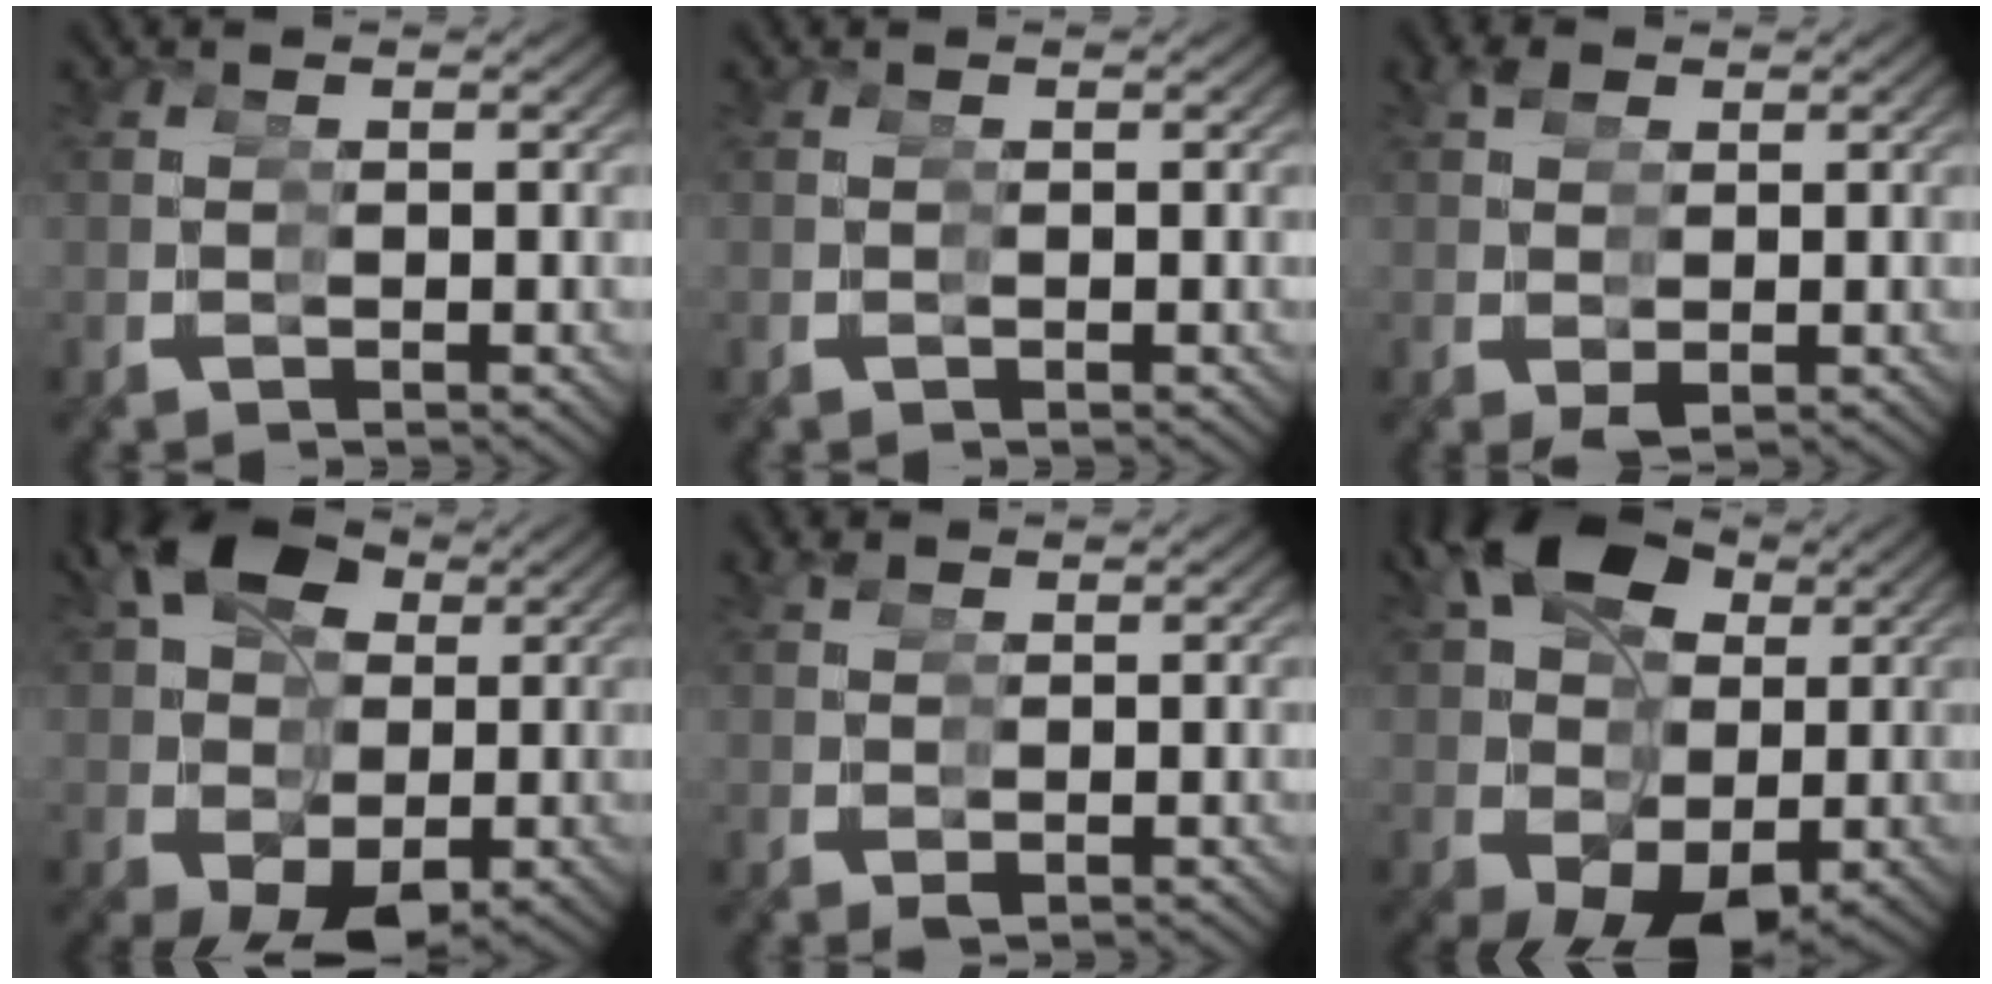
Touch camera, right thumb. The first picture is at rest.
{"total": 0.0}
{"total": 1.9, "force": [0.5, 1.6, 0.8], "torque": [-0.005, -0.010, 0.013]}
{"total": 12.9, "force": [0.7, 9.6, 8.5], "torque": [-0.146, -0.036, 0.022]}
{"total": 0.7, "force": [0.2, 0.6, 0.2], "torque": [0.001, -0.005, 0.007]}
{"total": 14.3, "force": [0.5, 10.5, 9.7], "torque": [-0.161, -0.041, 0.020]}